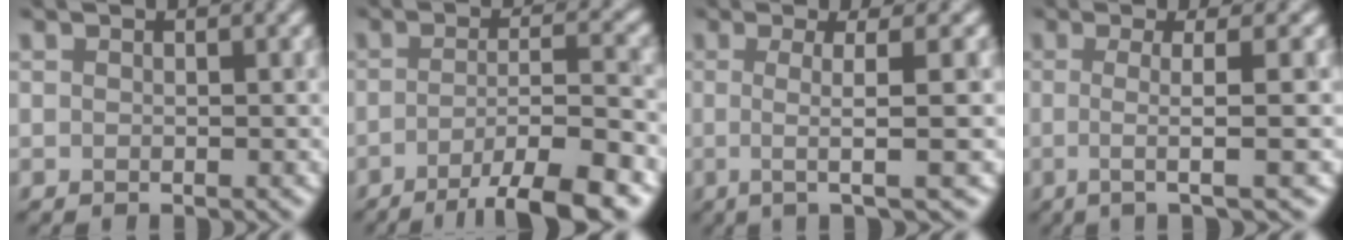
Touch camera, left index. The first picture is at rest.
{"total": 8.5, "force": [-4.9, 1.5, 6.8], "torque": [-0.088, 0.017, -0.063]}
{"total": 4.4, "force": [0.0, 0.4, 4.4], "torque": [-0.074, 0.014, 0.009]}
{"total": 3.9, "force": [-0.2, 0.4, 3.9], "torque": [-0.064, 0.010, 0.003]}